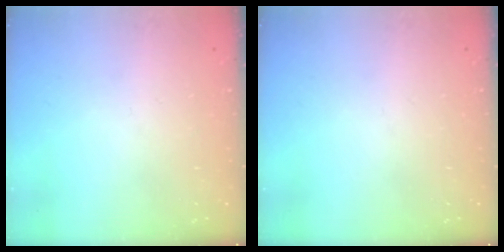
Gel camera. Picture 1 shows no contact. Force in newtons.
{"total": 0.0}